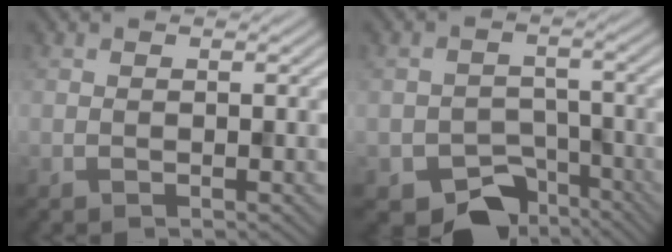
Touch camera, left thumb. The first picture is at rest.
{"total": 7.3, "force": [-4.7, 4.7, 2.9], "torque": [-0.042, -0.019, -0.077]}